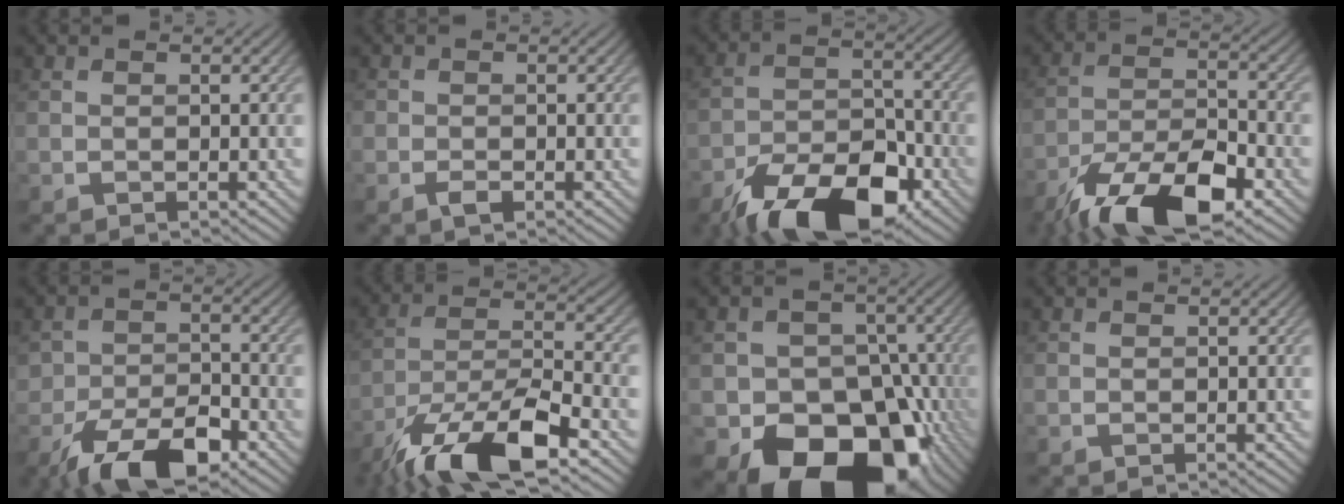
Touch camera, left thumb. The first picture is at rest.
{"total": 1.5, "force": [-0.8, 1.0, 0.9], "torque": [-0.017, -0.003, -0.017]}
{"total": 14.8, "force": [-9.8, 6.6, 9.0], "torque": [-0.171, -0.013, -0.176]}
{"total": 14.0, "force": [-9.4, 4.7, 9.2], "torque": [-0.183, -0.009, -0.180]}
{"total": 9.3, "force": [-5.9, 4.2, 5.8], "torque": [-0.098, -0.005, -0.108]}
{"total": 15.5, "force": [-10.2, 4.6, 10.8], "torque": [-0.214, -0.010, -0.193]}
{"total": 18.3, "force": [-9.0, 13.1, 9.0], "torque": [-0.131, -0.035, -0.145]}
{"total": 0.0}